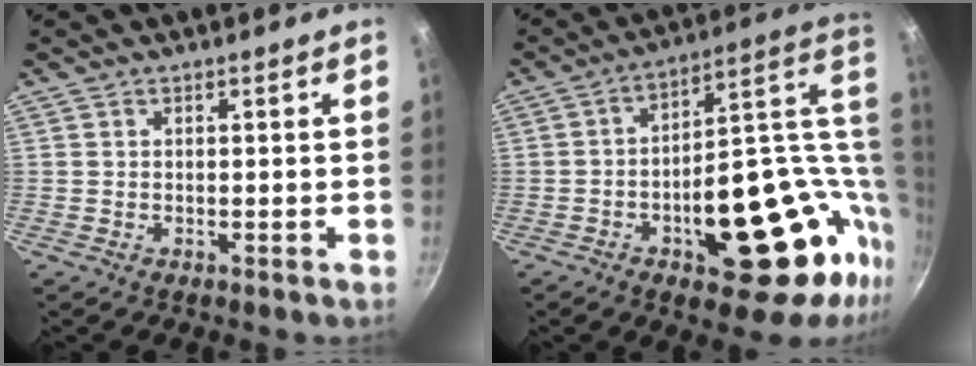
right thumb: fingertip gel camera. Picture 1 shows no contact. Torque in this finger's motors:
{"motor_torque": [2.63, 2.37, 1.79, -0.98, 0.27]}